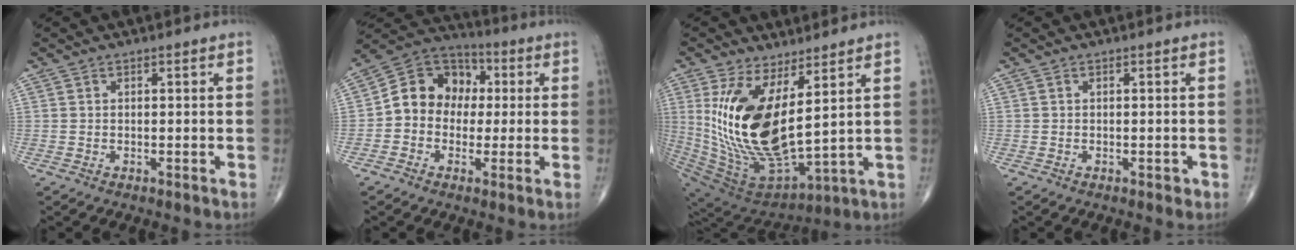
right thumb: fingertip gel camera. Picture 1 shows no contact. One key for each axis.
{"total": 11.9, "fx": 0.3, "fy": 10.0, "fz": 6.4, "tx": -0.068, "ty": 0.035, "tz": -0.010}
{"total": 20.5, "fx": 5.3, "fy": 8.6, "fz": 17.8, "tx": -0.351, "ty": -0.055, "tz": 0.122}
{"total": 0.8, "fx": -0.3, "fy": 0.5, "fz": 0.5, "tx": -0.004, "ty": 0.000, "tz": -0.006}